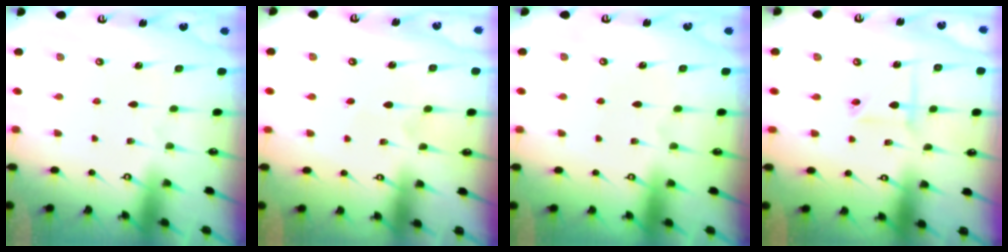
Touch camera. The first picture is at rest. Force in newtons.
{"total": 2.8, "press": 2.8, "slide": 0.2}
{"total": 0.0}
{"total": 4.3, "press": 4.2, "slide": 0.4}